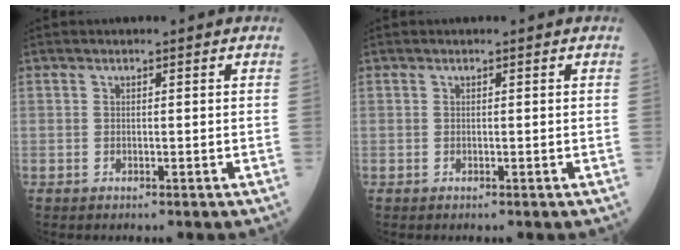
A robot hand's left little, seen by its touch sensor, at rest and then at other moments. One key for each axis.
{"total": 0.0}